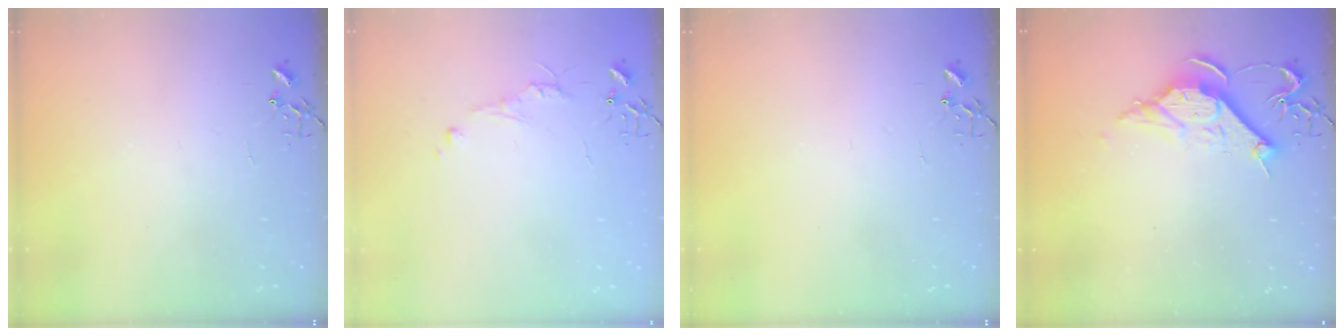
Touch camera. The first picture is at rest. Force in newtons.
{"total": 5.0, "press": 5.0, "slide": 0.6}
{"total": 0.0}
{"total": 10.7, "press": 10.7, "slide": 0.7}